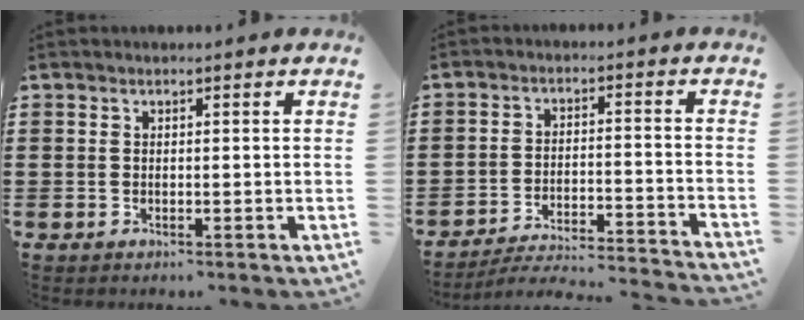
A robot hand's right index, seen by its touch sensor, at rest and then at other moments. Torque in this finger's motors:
{"motor_torque": [-2.14, 0.00, -1.05, -0.21]}